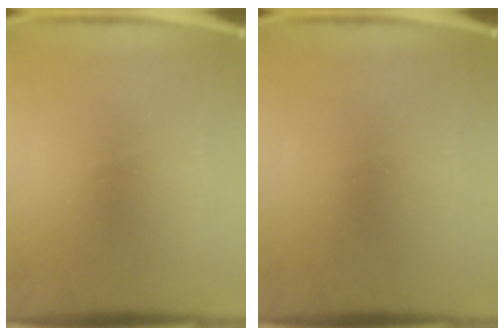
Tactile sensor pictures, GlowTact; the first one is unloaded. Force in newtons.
{"total": 0.0}